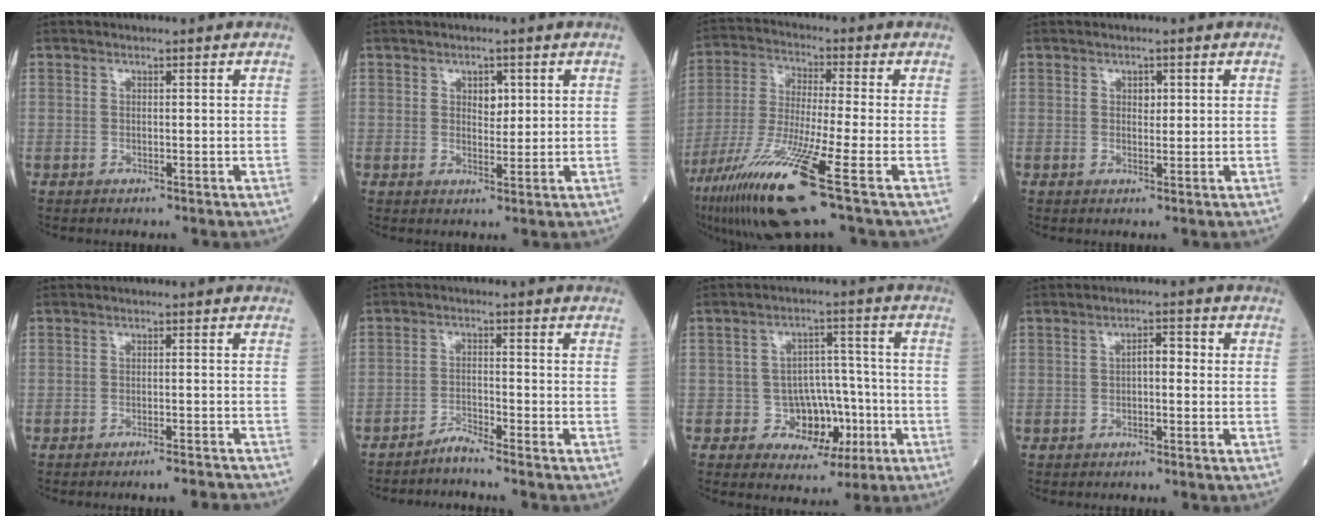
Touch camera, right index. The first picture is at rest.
{"total": 2.5, "force": [0.9, 1.5, 1.7], "torque": [-0.021, -0.001, 0.014]}
{"total": 16.2, "force": [-8.5, 0.0, 13.8], "torque": [-0.290, -0.049, -0.160]}
{"total": 1.2, "force": [0.4, 0.9, 0.8], "torque": [-0.008, -0.001, 0.005]}
{"total": 3.7, "force": [-3.6, -0.5, 0.9], "torque": [-0.002, -0.007, -0.052]}
{"total": 2.8, "force": [-2.7, -0.9, 0.2], "torque": [-0.003, -0.012, -0.053]}
{"total": 7.4, "force": [-2.4, 5.8, 3.8], "torque": [-0.038, 0.025, -0.027]}
{"total": 2.5, "force": [-0.1, 1.0, 2.3], "torque": [-0.031, 0.013, -0.005]}